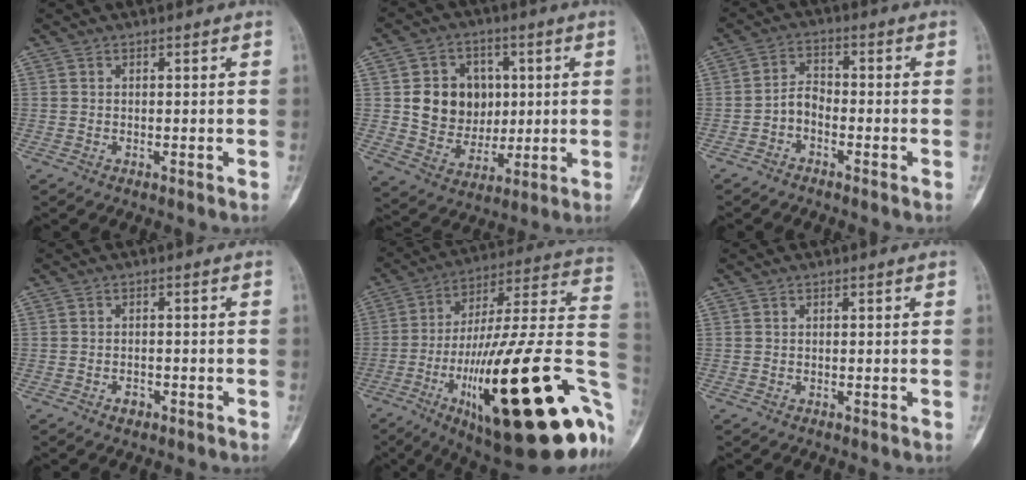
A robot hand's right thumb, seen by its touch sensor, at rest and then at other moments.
{"total": 12.7, "force": [1.9, 10.9, 6.3], "torque": [-0.056, -0.005, 0.044]}
{"total": 3.6, "force": [-1.8, 2.2, 2.2], "torque": [-0.034, 0.025, -0.043]}
{"total": 1.6, "force": [-1.0, 1.0, 0.8], "torque": [-0.012, 0.008, -0.014]}
{"total": 38.5, "force": [-11.7, 10.2, 35.2], "torque": [-0.469, 0.034, -0.177]}
{"total": 0.0}